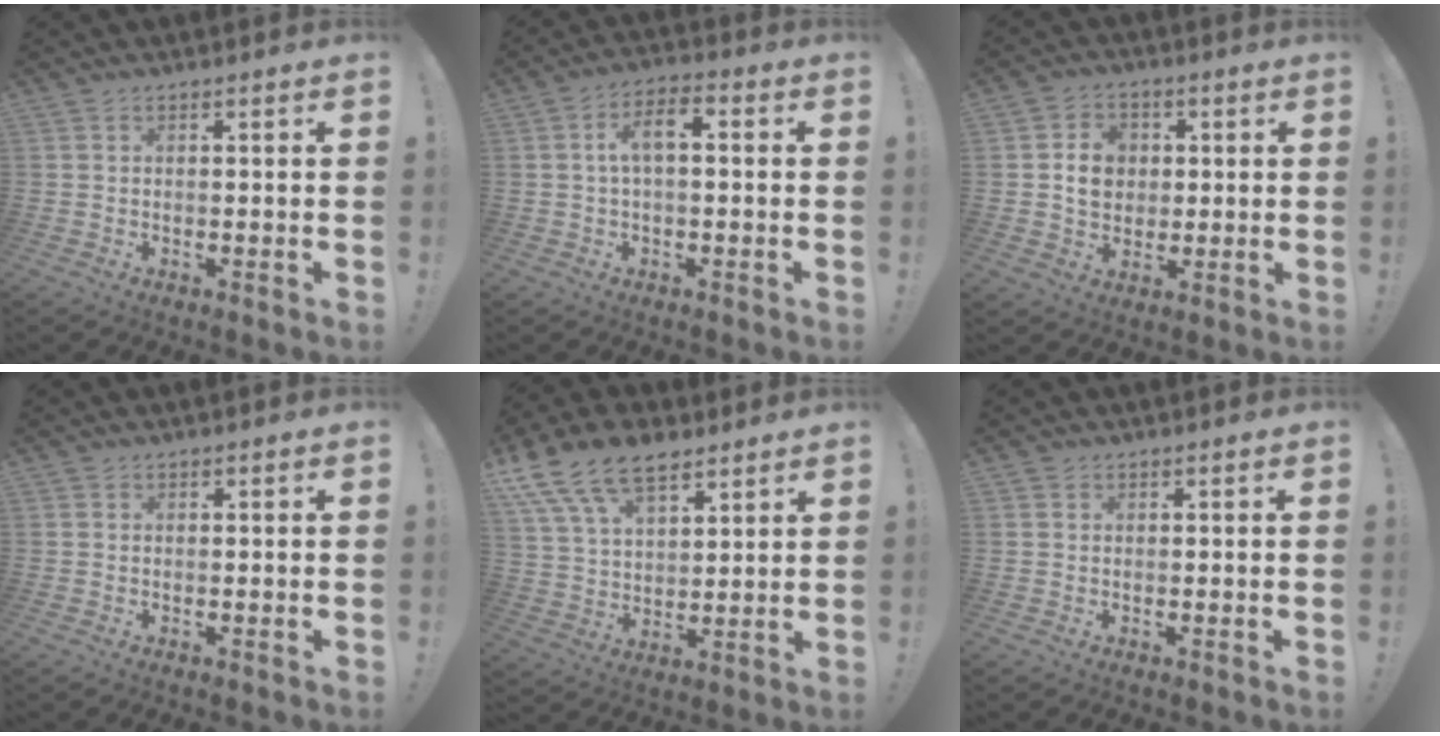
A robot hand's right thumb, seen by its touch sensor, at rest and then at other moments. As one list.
[{"total": 7.1, "force": [0.4, 3.2, 6.3], "torque": [-0.106, 0.009, 0.006]}, {"total": 9.3, "force": [1.1, 8.1, 4.4], "torque": [-0.055, 0.006, 0.026]}, {"total": 0.0}, {"total": 15.2, "force": [10.1, 8.1, 8.0], "torque": [-0.164, -0.053, 0.187]}, {"total": 0.8, "force": [0.5, 0.6, 0.0], "torque": [0.005, -0.001, 0.009]}]